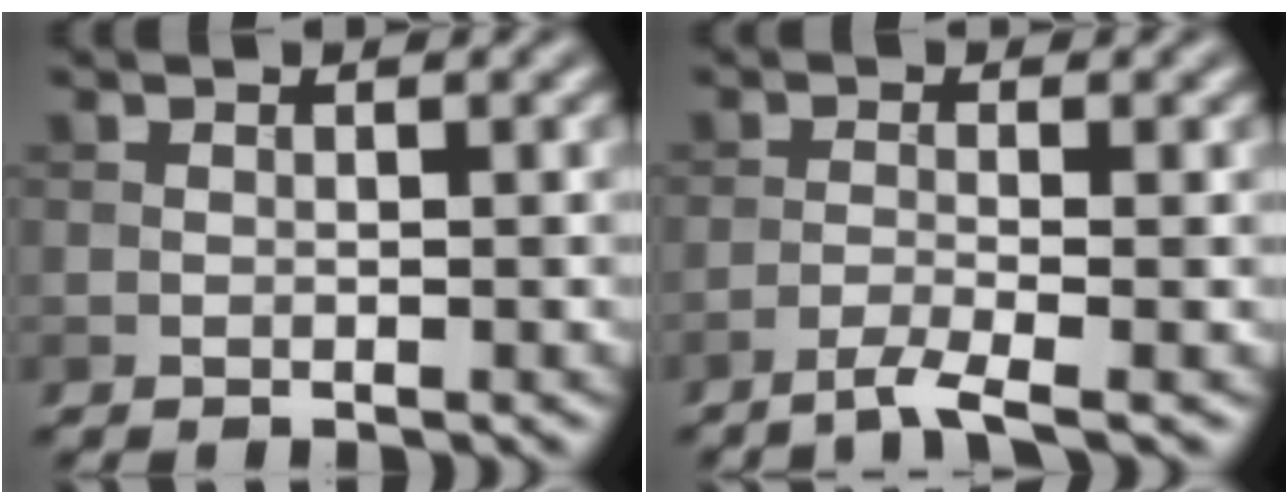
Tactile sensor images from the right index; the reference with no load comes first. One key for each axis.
{"total": 2.6, "fx": -1.8, "fy": 0.2, "fz": 1.8, "tx": -0.031, "ty": 0.000, "tz": -0.049}